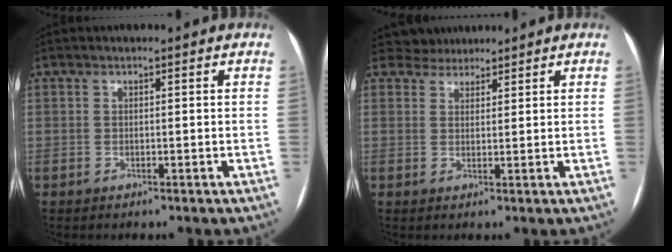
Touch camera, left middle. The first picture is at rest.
{"total": 2.8, "force": [2.5, 1.2, -0.4], "torque": [0.006, 0.013, 0.040]}